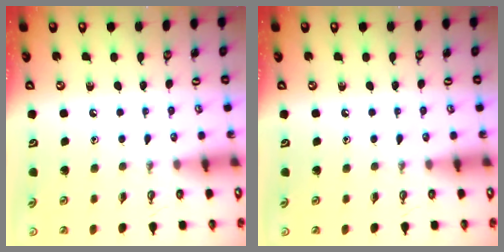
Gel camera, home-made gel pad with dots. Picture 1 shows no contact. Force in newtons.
{"total": 0.0}